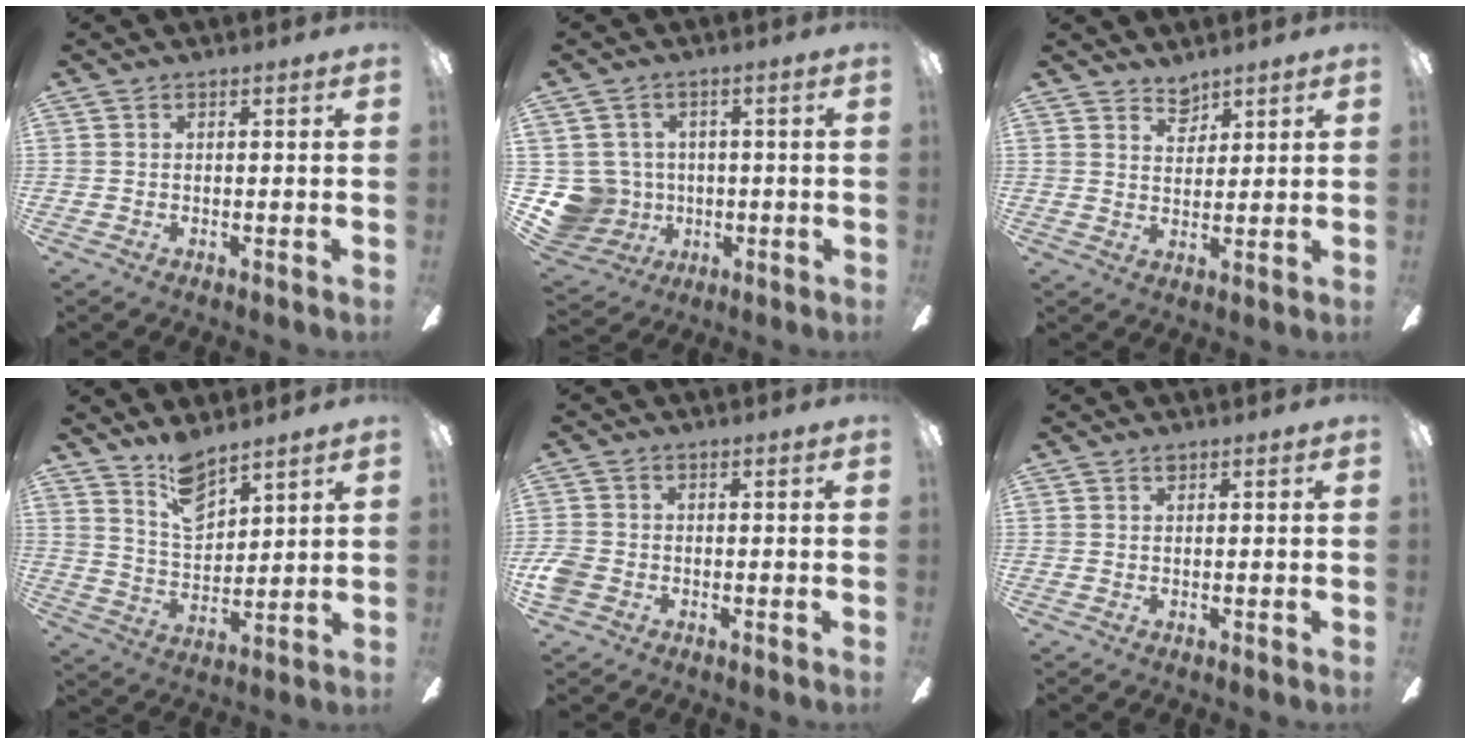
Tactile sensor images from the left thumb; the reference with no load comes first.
{"total": 8.5, "force": [-0.3, 8.4, 1.4], "torque": [-0.074, 0.002, 0.002]}
{"total": 4.3, "force": [3.8, 1.8, 0.8], "torque": [-0.008, -0.021, 0.069]}
{"total": 9.2, "force": [7.5, 3.7, 3.9], "torque": [-0.077, -0.038, 0.137]}
{"total": 4.1, "force": [-1.6, 3.2, 2.0], "torque": [-0.041, 0.009, -0.029]}
{"total": 0.6, "force": [0.5, 0.3, 0.2], "torque": [-0.006, 0.003, 0.008]}